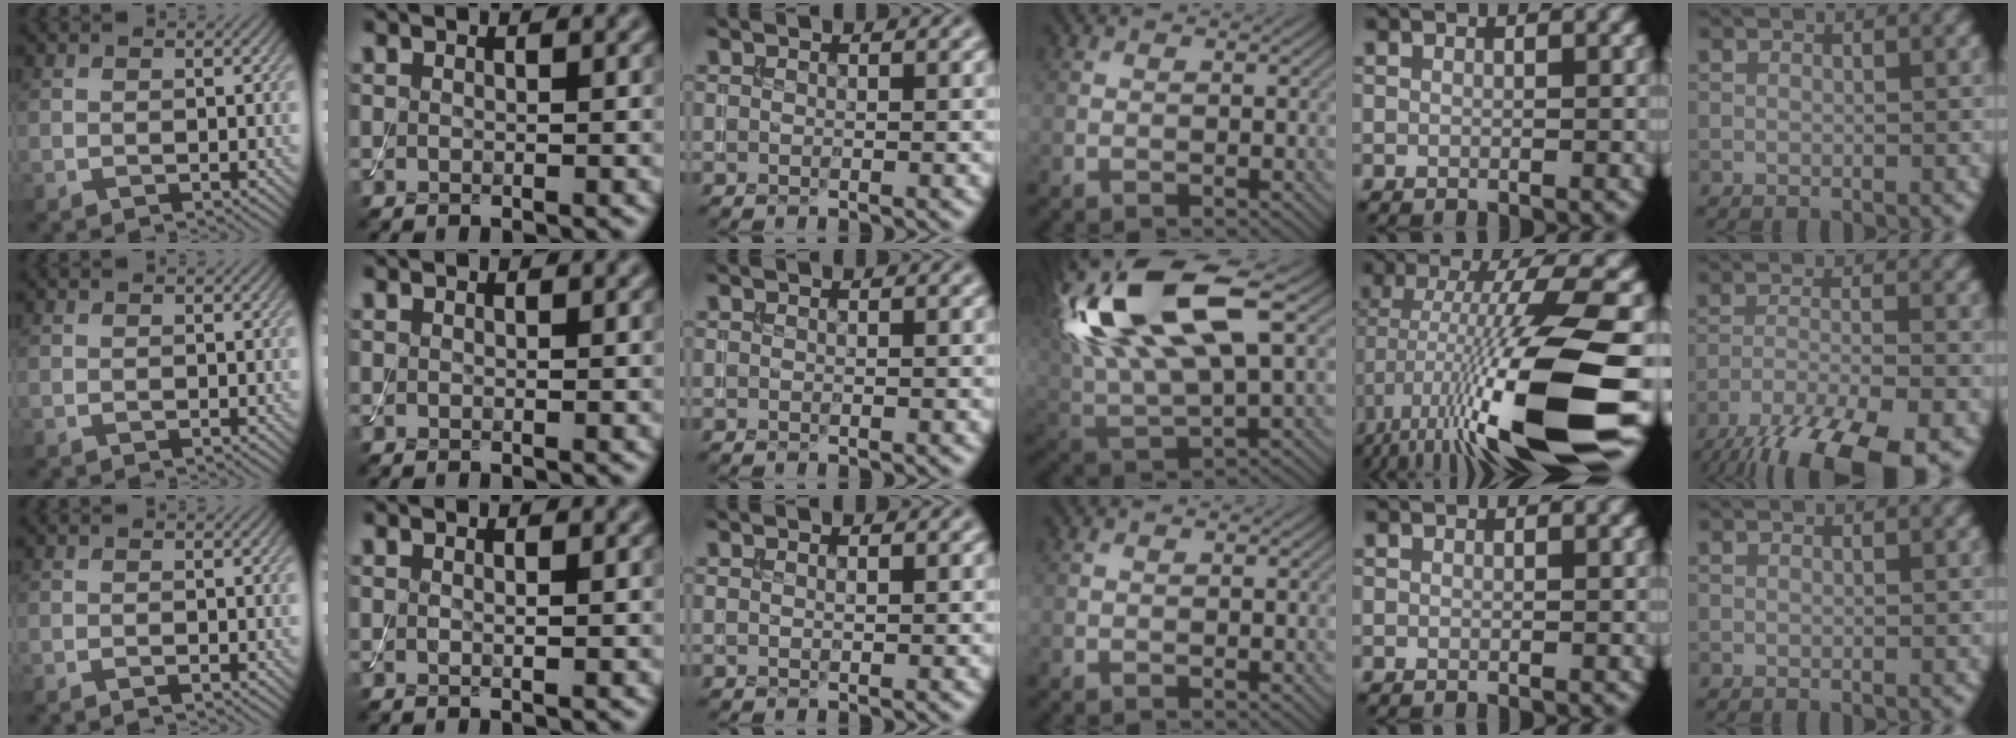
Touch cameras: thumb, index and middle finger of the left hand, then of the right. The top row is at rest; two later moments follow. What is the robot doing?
{"motion": "assemble", "object": "toy tower of hanoi"}